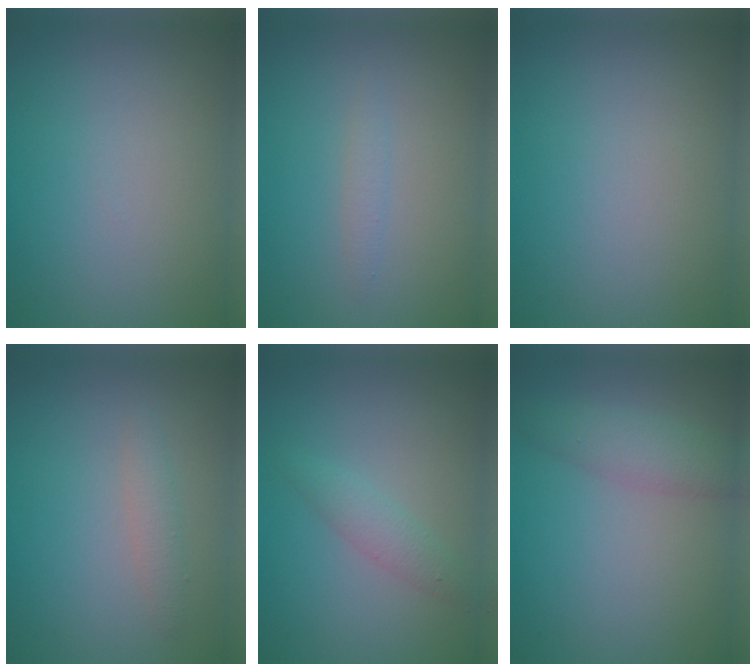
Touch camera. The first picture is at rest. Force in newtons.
{"total": 0.9, "press": 0.9, "slide": 0.2}
{"total": 0.0}
{"total": 1.4, "press": 1.4, "slide": 0.1}
{"total": 1.8, "press": 1.8, "slide": 0.0}
{"total": 2.9, "press": 2.9, "slide": 0.1}